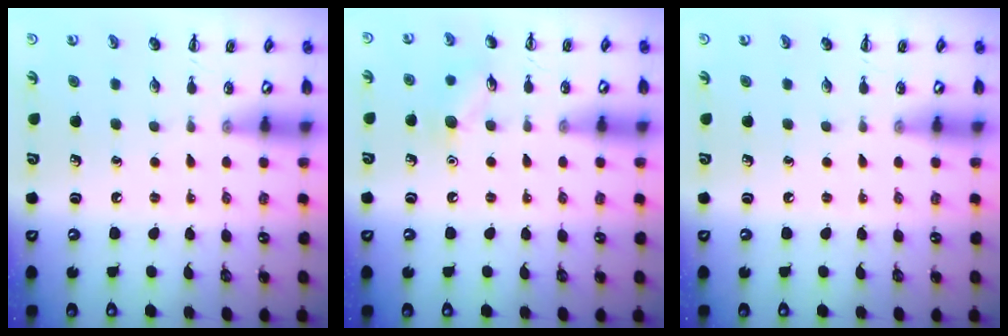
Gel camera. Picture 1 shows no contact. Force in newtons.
{"total": 7.3, "press": 7.2, "slide": 1.0}
{"total": 0.0}